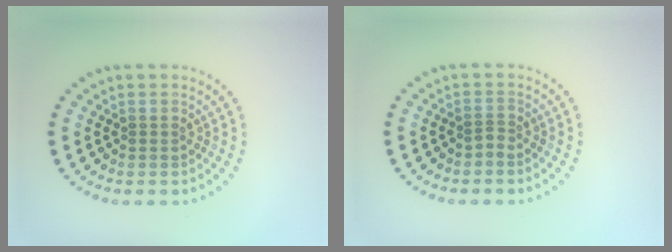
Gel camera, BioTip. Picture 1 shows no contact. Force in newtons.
{"total": 0.5, "press": 0.3, "slide": 0.4}